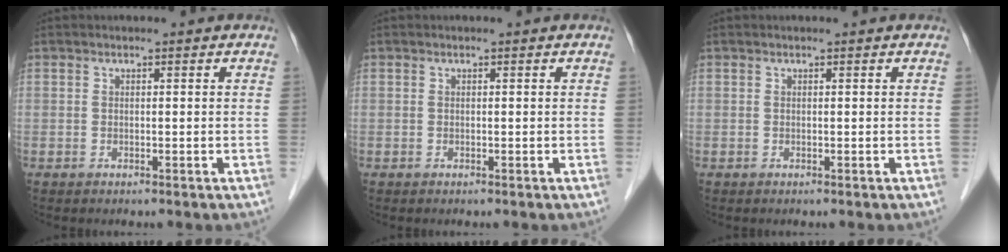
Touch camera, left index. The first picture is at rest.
{"total": 0.0}
{"total": 0.0}